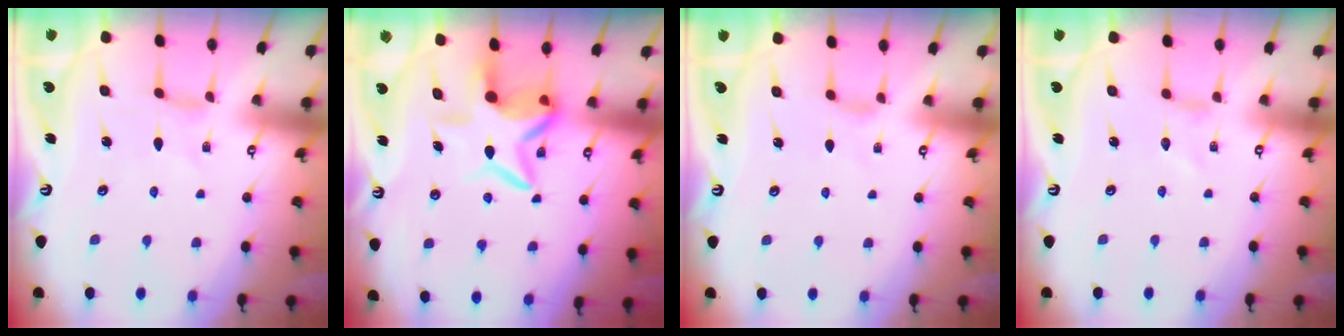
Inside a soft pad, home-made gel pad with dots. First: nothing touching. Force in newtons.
{"total": 8.8, "press": 8.8, "slide": 1.1}
{"total": 0.7, "press": 0.6, "slide": 0.3}
{"total": 0.0}